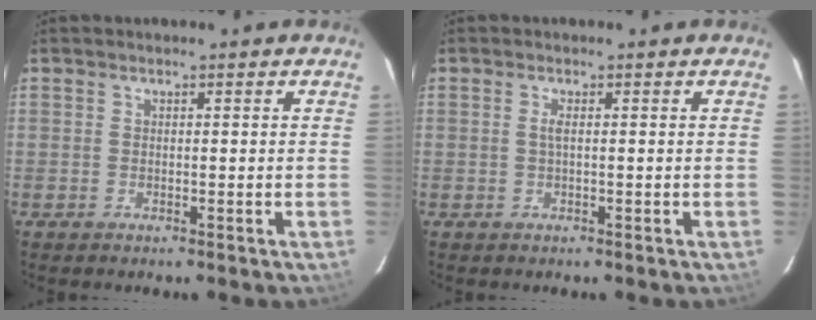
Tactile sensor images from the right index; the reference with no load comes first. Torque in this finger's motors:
{"motor_torque": [0.15, -0.01, 0.11, 0.04]}